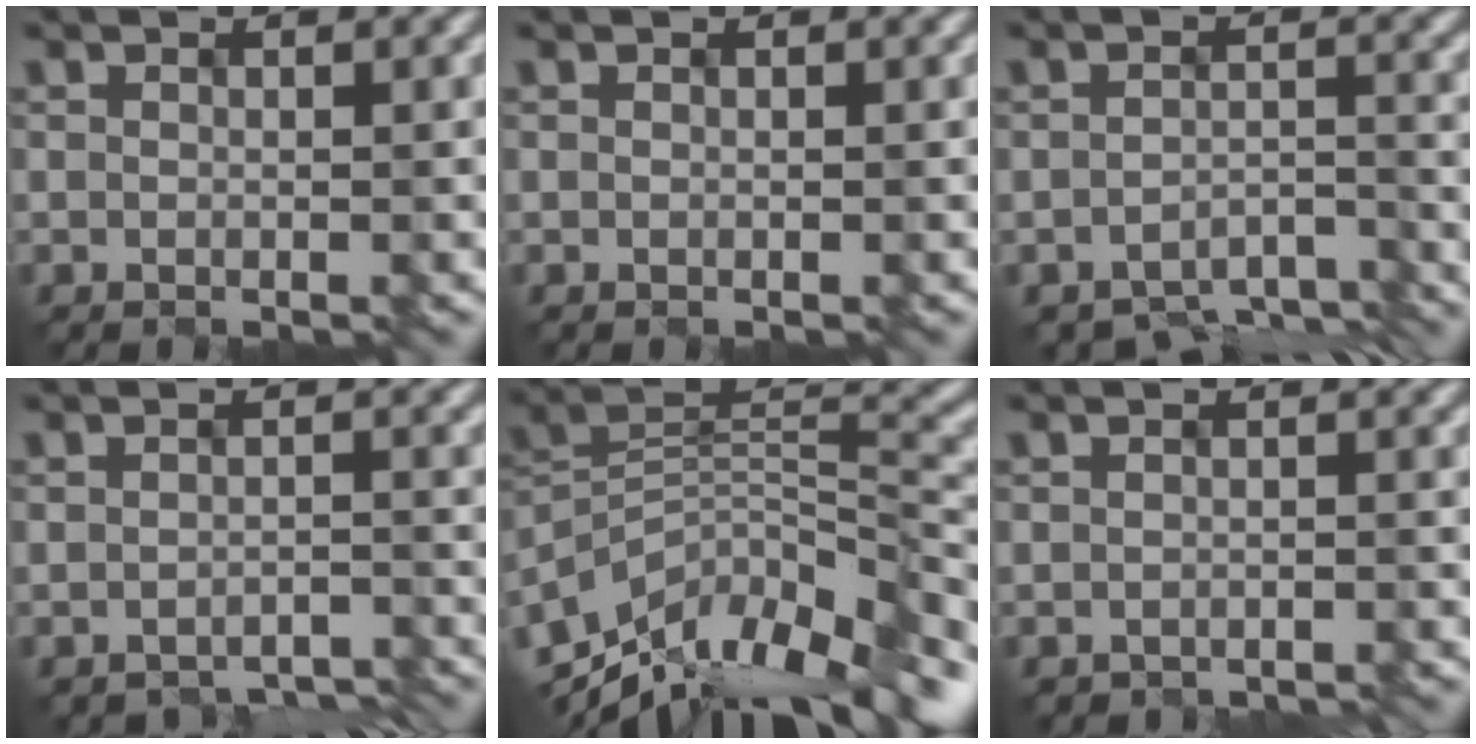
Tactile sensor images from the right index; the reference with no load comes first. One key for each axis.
{"total": 0.0}
{"total": 5.9, "fx": -5.5, "fy": 1.5, "fz": 1.6, "tx": -0.023, "ty": -0.022, "tz": -0.071}
{"total": 3.9, "fx": -3.8, "fy": 0.7, "fz": 0.0, "tx": -0.004, "ty": -0.006, "tz": -0.046}
{"total": 12.6, "fx": -9.2, "fy": 4.9, "fz": 7.1, "tx": -0.141, "ty": 0.024, "tz": -0.156}
{"total": 1.7, "fx": -1.6, "fy": 0.0, "fz": -0.5, "tx": 0.013, "ty": -0.004, "tz": -0.025}